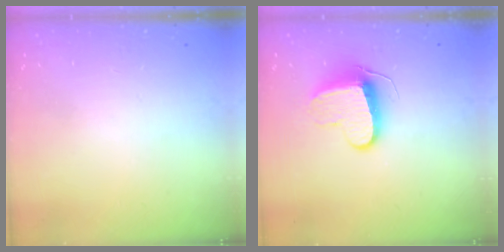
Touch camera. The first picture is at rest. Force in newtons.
{"total": 9.7, "press": 9.7, "slide": 0.4}